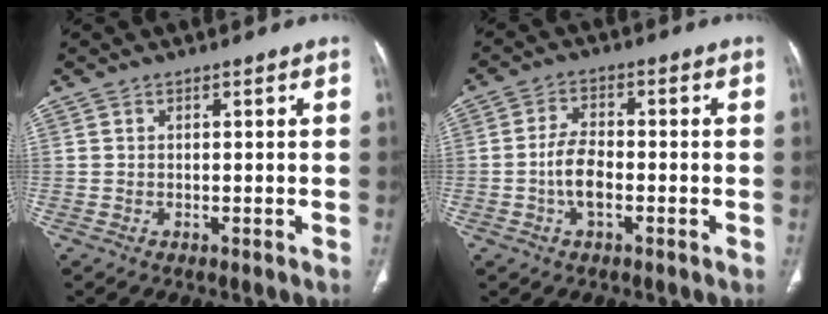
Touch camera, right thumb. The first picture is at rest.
{"total": 5.8, "force": [-1.6, 2.9, 4.7], "torque": [-0.090, 0.017, -0.032]}